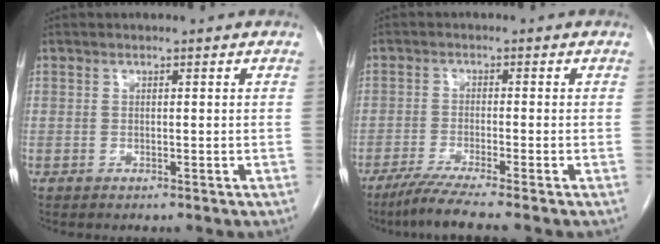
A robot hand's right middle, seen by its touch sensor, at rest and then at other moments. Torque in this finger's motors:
{"motor_torque": [0.76, -0.38, 0.07, 0.06]}